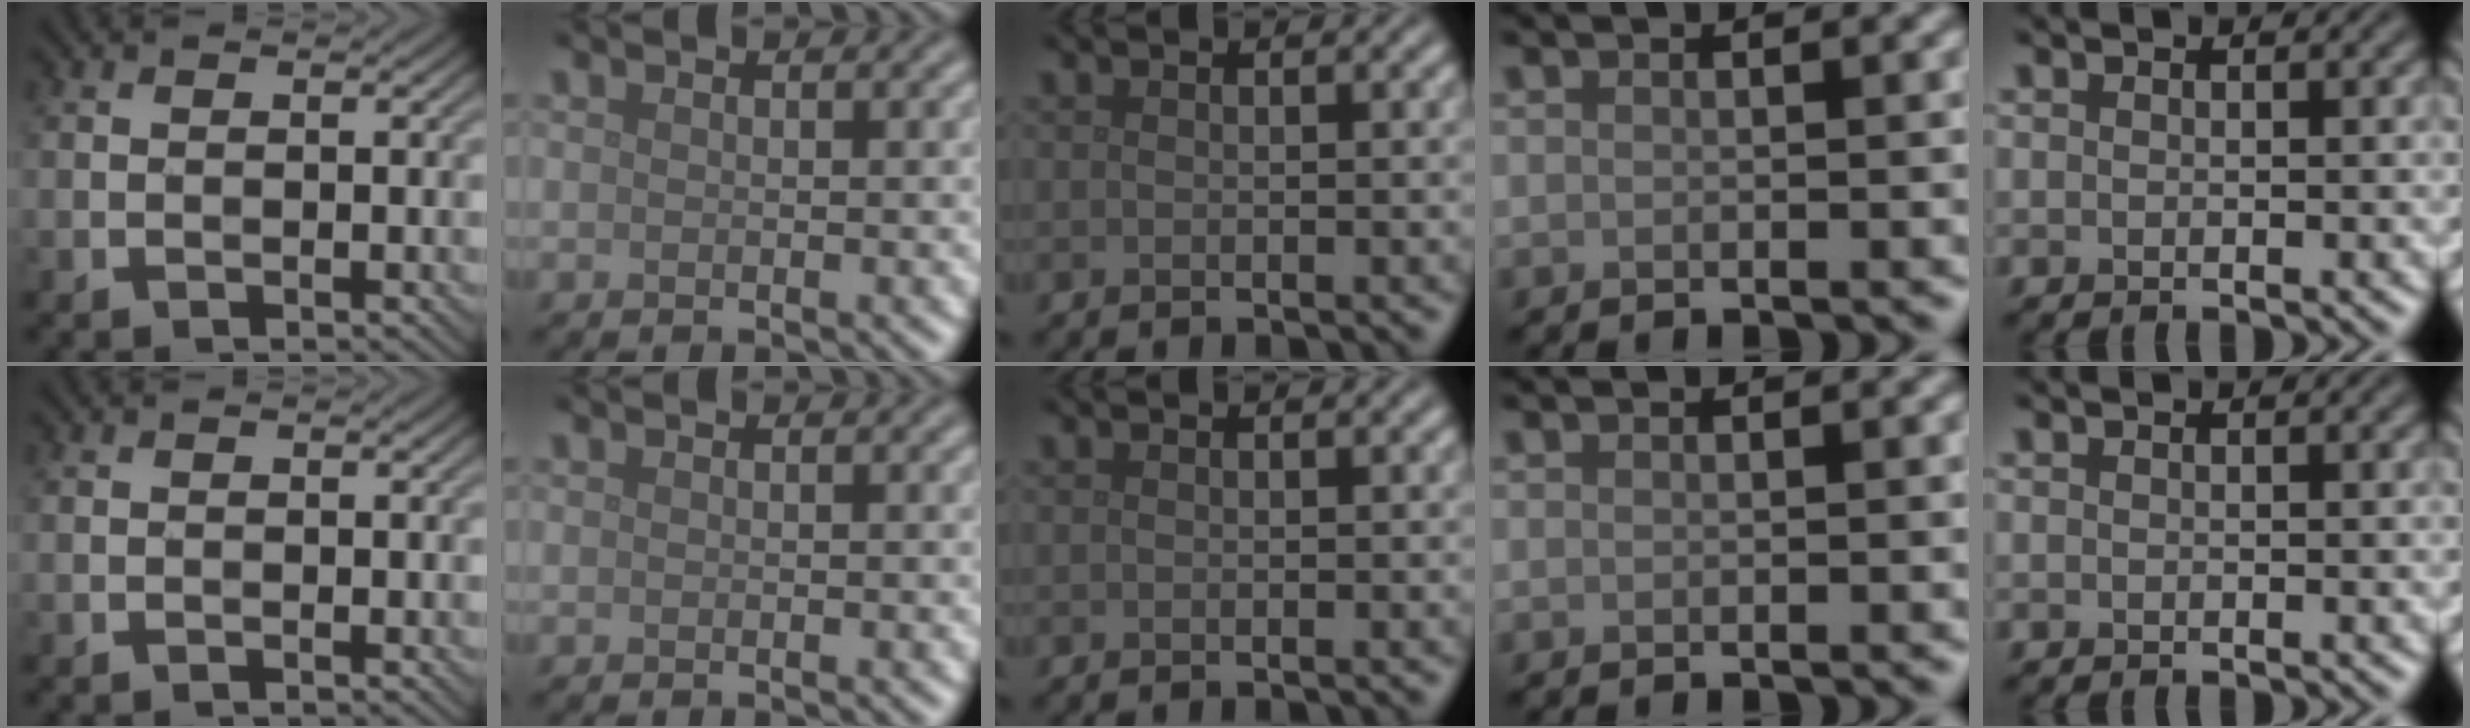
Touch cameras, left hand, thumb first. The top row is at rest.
{}